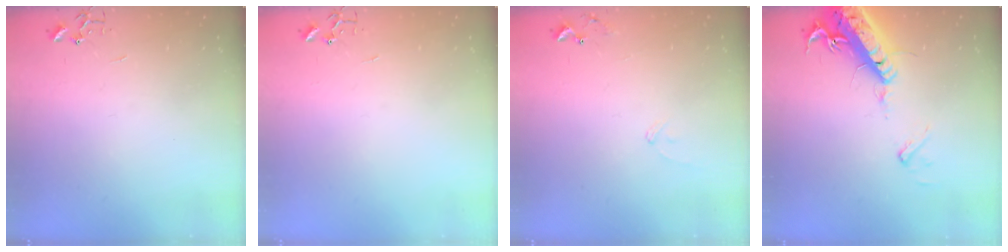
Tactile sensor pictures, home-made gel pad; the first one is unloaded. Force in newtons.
{"total": 0.0}
{"total": 7.8, "press": 7.7, "slide": 0.5}
{"total": 18.9, "press": 18.5, "slide": 3.9}